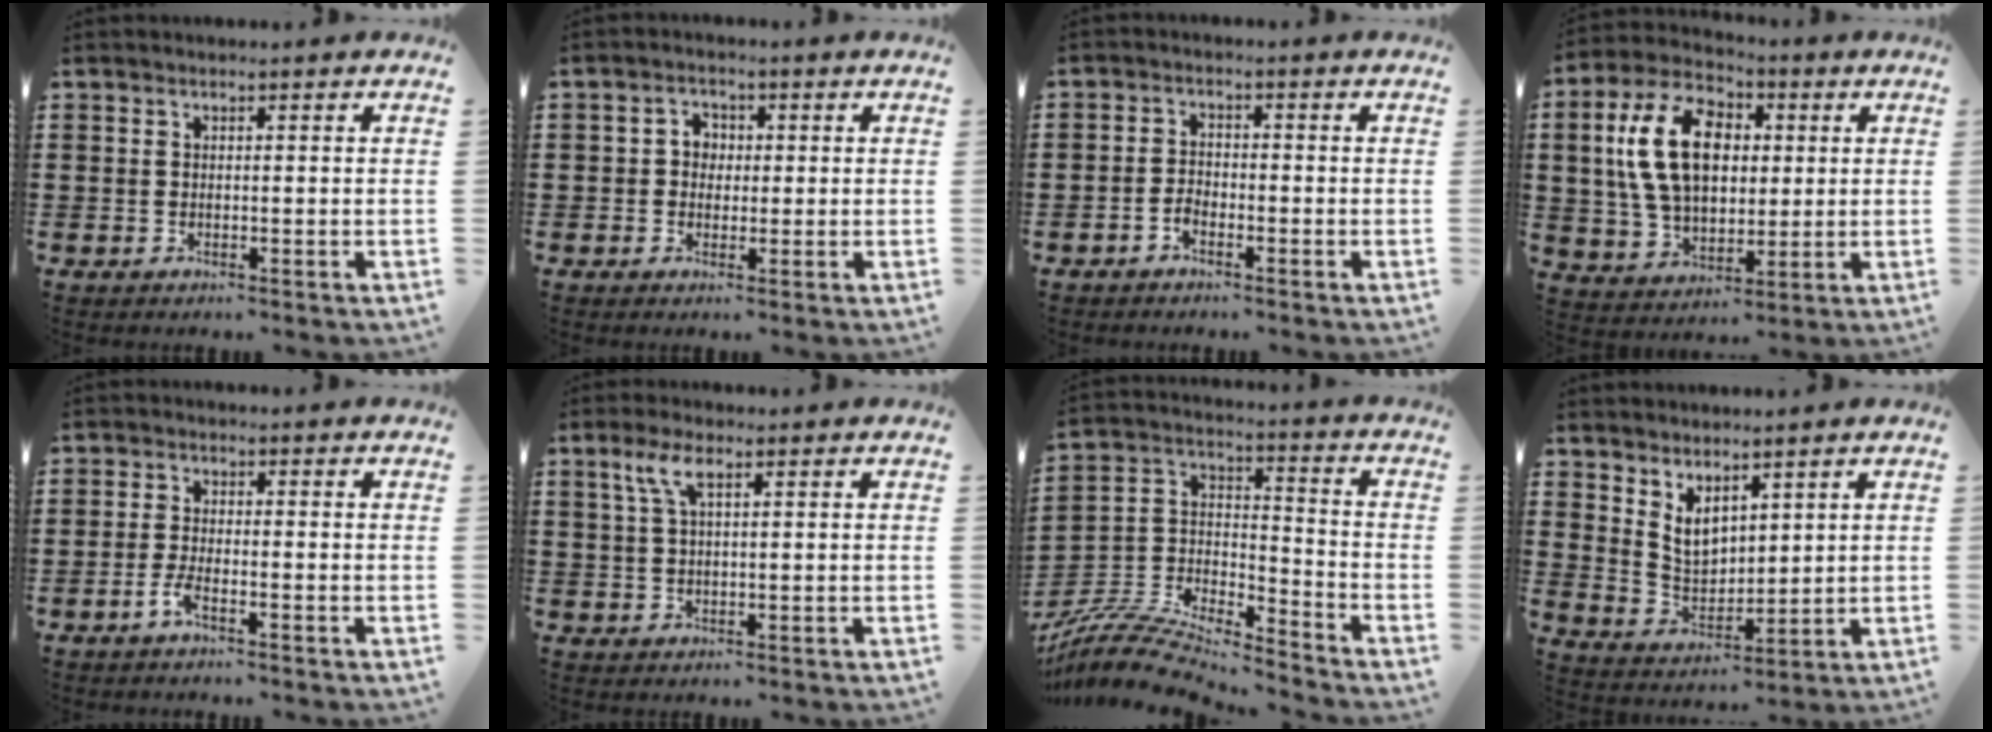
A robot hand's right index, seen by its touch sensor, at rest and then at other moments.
{"total": 2.6, "force": [-0.3, 2.3, 1.2], "torque": [-0.031, 0.011, -0.009]}
{"total": 2.1, "force": [-1.4, 1.0, 1.2], "torque": [-0.026, 0.004, -0.028]}
{"total": 13.7, "force": [2.2, 8.8, 10.2], "torque": [-0.231, 0.017, 0.035]}
{"total": 2.6, "force": [-1.6, 0.4, 2.0], "torque": [-0.050, -0.005, -0.034]}
{"total": 3.8, "force": [1.7, 1.2, 3.2], "torque": [-0.070, 0.008, 0.028]}
{"total": 9.2, "force": [-8.6, 1.3, 2.9], "torque": [-0.063, 0.005, -0.176]}
{"total": 5.2, "force": [3.0, 3.2, 2.8], "torque": [-0.059, -0.002, 0.056]}